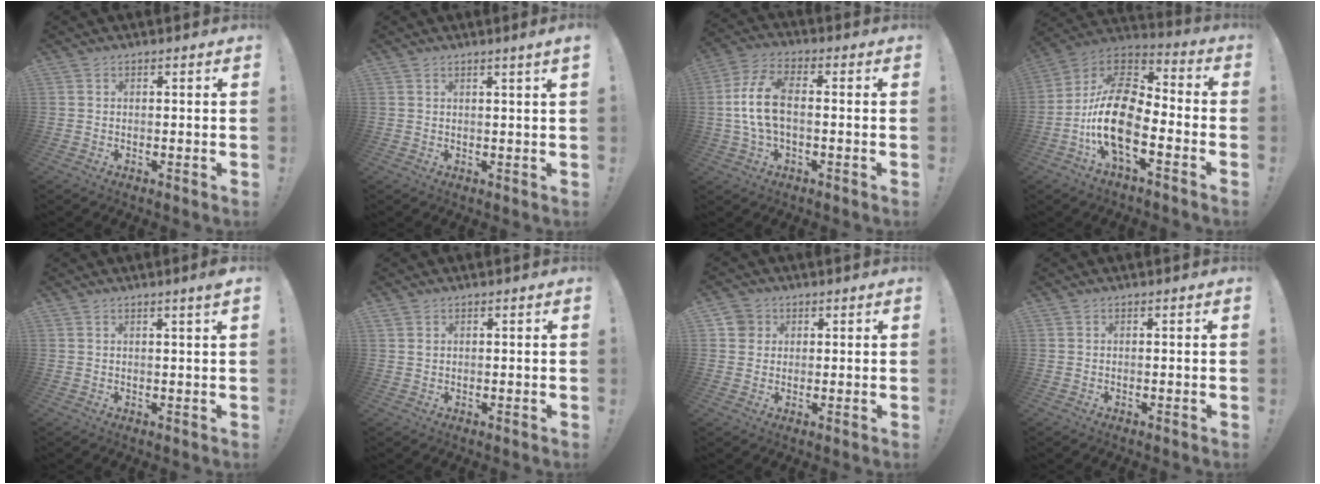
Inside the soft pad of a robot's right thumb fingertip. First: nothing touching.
{"total": 2.0, "force": [1.1, -0.6, 1.5], "torque": [-0.027, -0.003, 0.018]}
{"total": 11.1, "force": [-0.3, 5.6, 9.6], "torque": [-0.209, 0.009, -0.002]}
{"total": 19.2, "force": [-6.0, 9.7, 15.4], "torque": [-0.316, 0.031, -0.097]}
{"total": 2.2, "force": [1.3, -0.4, 1.7], "torque": [-0.027, -0.008, 0.019]}
{"total": 0.8, "force": [0.5, 0.6, 0.3], "torque": [-0.001, -0.002, 0.008]}
{"total": 3.7, "force": [1.4, 3.3, 0.8], "torque": [-0.008, 0.001, 0.025]}
{"total": 0.0}